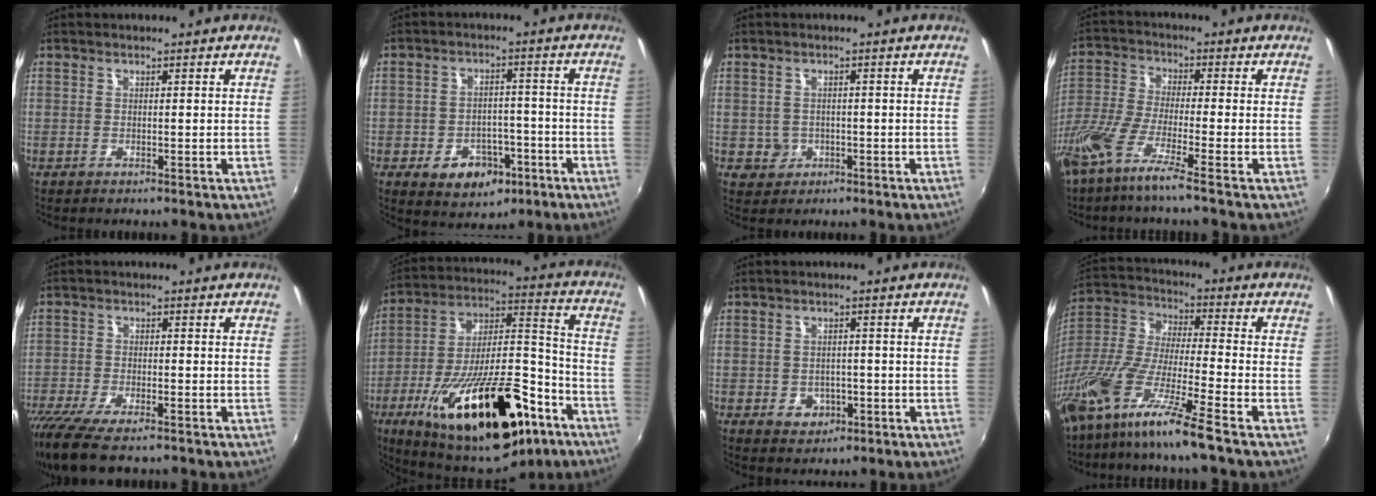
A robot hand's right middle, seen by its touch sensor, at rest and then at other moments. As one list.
[{"total": 8.1, "force": [-4.0, 5.7, 4.2], "torque": [-0.081, 0.013, -0.041]}, {"total": 3.5, "force": [-0.7, 3.4, 0.8], "torque": [-0.020, 0.001, -0.005]}, {"total": 10.3, "force": [-6.7, 0.3, 7.9], "torque": [-0.166, -0.029, -0.130]}, {"total": 12.1, "force": [-9.2, 3.0, 7.2], "torque": [-0.167, -0.051, -0.166]}, {"total": 31.1, "force": [-17.0, 11.7, 23.2], "torque": [-0.384, -0.006, -0.252]}, {"total": 4.2, "force": [-1.3, 3.5, 1.9], "torque": [-0.041, 0.001, -0.009]}, {"total": 17.8, "force": [-12.4, 0.2, 12.8], "torque": [-0.250, -0.038, -0.238]}]